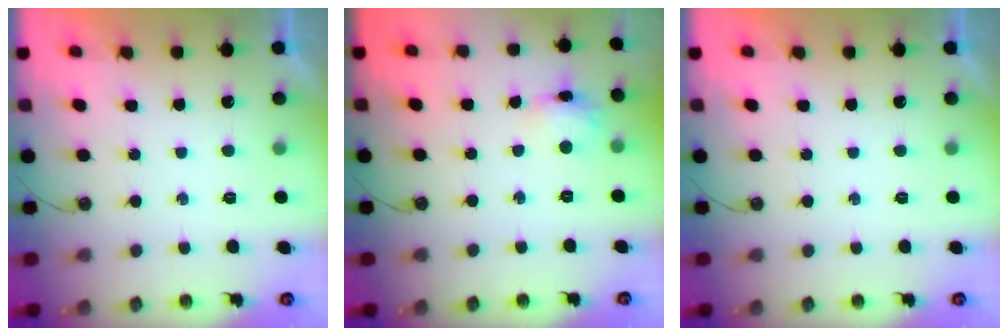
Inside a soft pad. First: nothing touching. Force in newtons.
{"total": 7.2, "press": 7.2, "slide": 0.5}
{"total": 0.0}